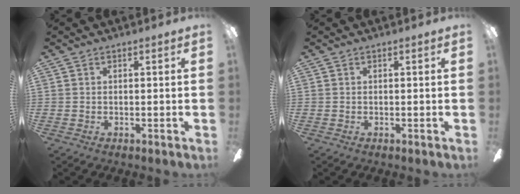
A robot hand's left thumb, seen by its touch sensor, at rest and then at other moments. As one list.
[{"total": 0.0}]